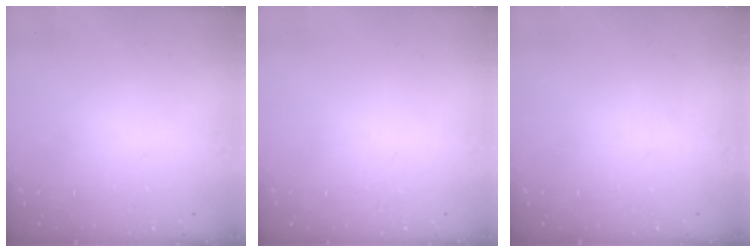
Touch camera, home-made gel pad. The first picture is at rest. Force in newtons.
{"total": 0.0}
{"total": 0.0}